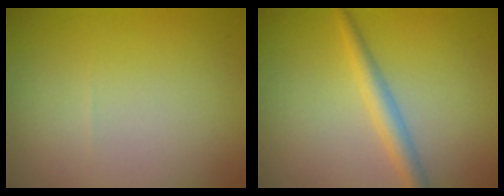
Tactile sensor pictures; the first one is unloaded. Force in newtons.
{"total": 2.3, "press": 2.3, "slide": 0.1}